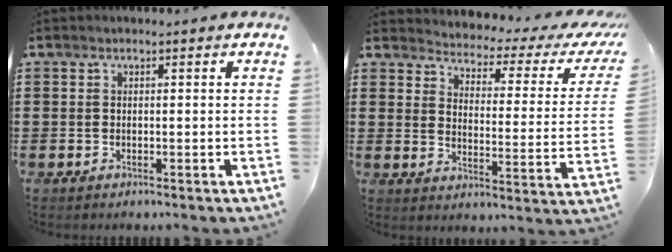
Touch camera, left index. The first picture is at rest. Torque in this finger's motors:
{"motor_torque": [0.94, -1.20, 0.10, 0.00]}